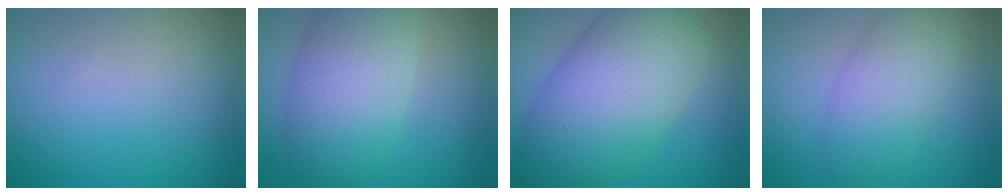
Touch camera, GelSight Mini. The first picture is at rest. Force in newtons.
{"total": 7.8, "press": 7.8, "slide": 0.1}
{"total": 11.3, "press": 11.3, "slide": 0.2}
{"total": 5.0, "press": 5.0, "slide": 0.1}